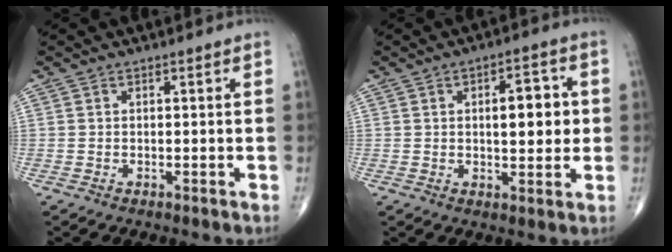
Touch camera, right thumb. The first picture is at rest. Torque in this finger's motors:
{"motor_torque": [-0.84, 1.07, 0.91, 0.73, 0.16]}